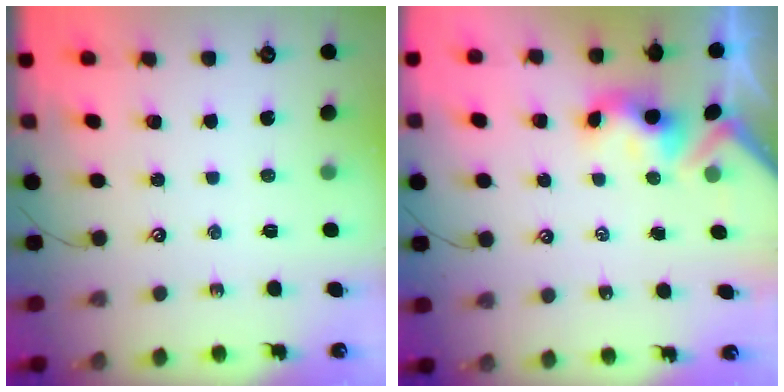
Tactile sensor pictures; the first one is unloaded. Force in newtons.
{"total": 3.3, "press": 3.3, "slide": 0.4}